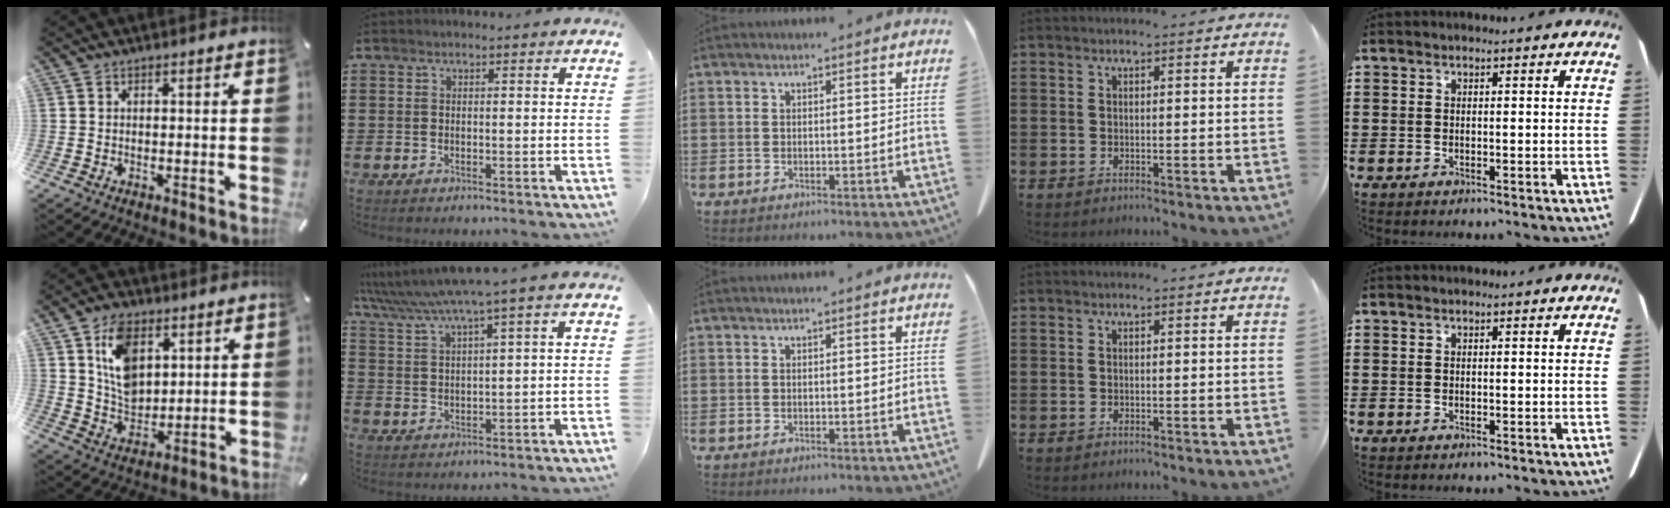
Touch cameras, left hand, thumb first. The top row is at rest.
{"thumb": {"total": 11.2, "force": [4.7, 7.8, 6.6], "torque": [-0.121, -0.005, 0.088]}, "index": {"total": 4.7, "force": [3.4, -0.6, 3.2], "torque": [-0.073, -0.015, 0.055]}}